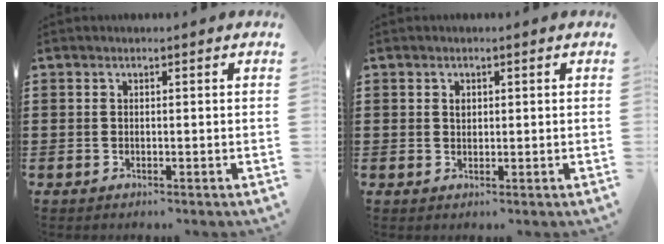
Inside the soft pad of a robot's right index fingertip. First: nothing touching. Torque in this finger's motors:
{"motor_torque": [0.06, -0.02, 0.01, 0.03]}